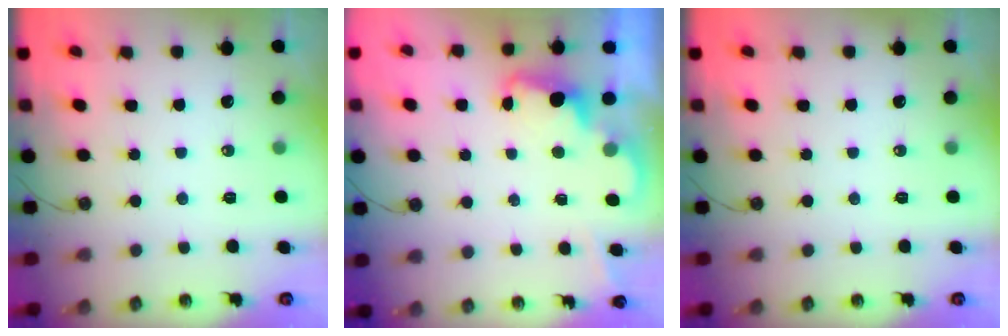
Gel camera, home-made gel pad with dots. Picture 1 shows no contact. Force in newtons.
{"total": 2.4, "press": 2.3, "slide": 0.5}
{"total": 0.0}